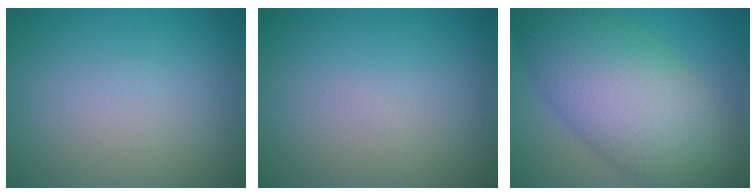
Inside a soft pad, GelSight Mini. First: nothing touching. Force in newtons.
{"total": 0.0}
{"total": 11.4, "press": 11.4, "slide": 0.1}